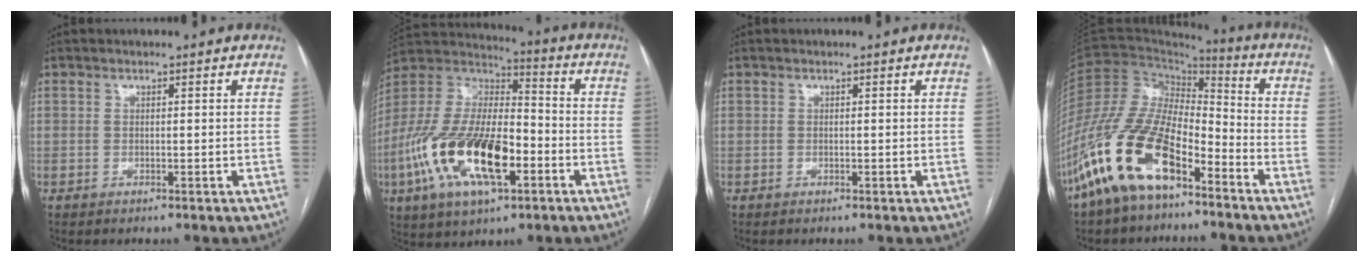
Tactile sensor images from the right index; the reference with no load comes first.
{"total": 20.7, "force": [-6.8, 8.0, 17.9], "torque": [-0.378, -0.001, -0.116]}
{"total": 0.0}
{"total": 17.0, "force": [-10.2, 6.7, 11.9], "torque": [-0.254, 0.012, -0.195]}